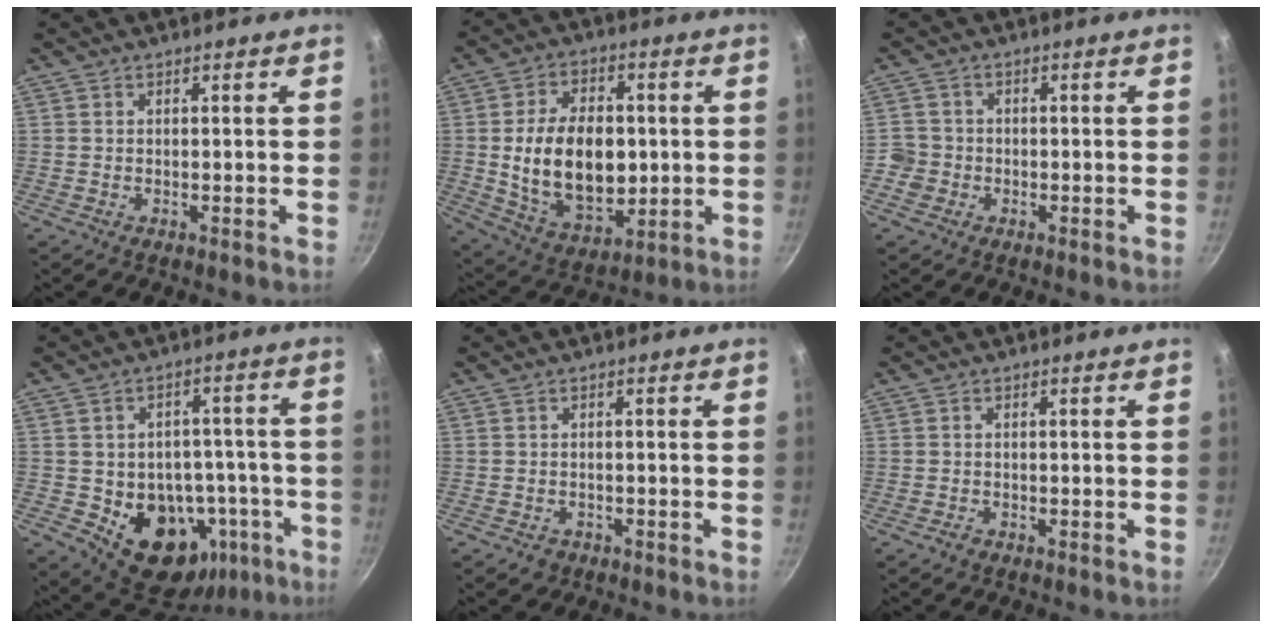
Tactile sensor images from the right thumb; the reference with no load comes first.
{"total": 18.1, "force": [-0.1, 11.8, 13.7], "torque": [-0.209, -0.003, 0.013]}
{"total": 3.5, "force": [-1.3, 3.2, 0.6], "torque": [0.008, 0.018, -0.026]}
{"total": 18.6, "force": [-7.2, 13.5, 10.6], "torque": [-0.102, 0.032, -0.077]}
{"total": 1.9, "force": [-1.1, 1.4, 0.5], "torque": [-0.009, 0.011, -0.007]}
{"total": 1.0, "force": [-0.7, 0.6, 0.3], "torque": [-0.009, 0.007, -0.013]}